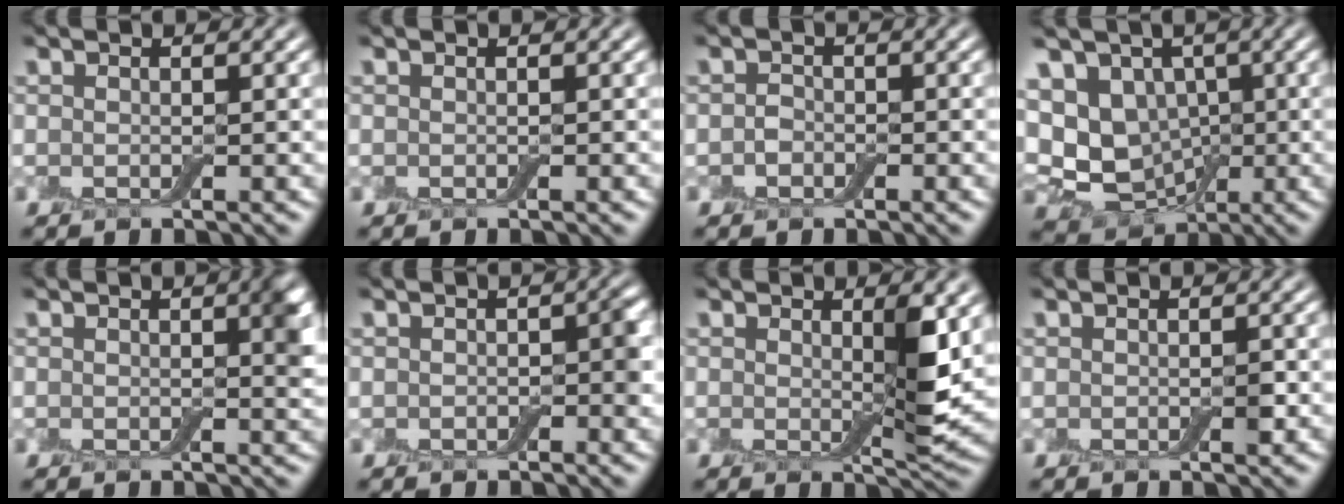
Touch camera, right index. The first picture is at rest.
{"total": 0.0}
{"total": 0.7, "force": [-0.4, 0.6, 0.1], "torque": [-0.003, 0.003, -0.012]}
{"total": 8.5, "force": [0.3, 7.0, 4.8], "torque": [-0.076, 0.004, -0.005]}
{"total": 2.2, "force": [0.2, 0.9, 2.0], "torque": [-0.021, 0.001, 0.002]}
{"total": 1.7, "force": [-0.2, 1.1, 1.2], "torque": [-0.017, -0.001, -0.007]}
{"total": 3.1, "force": [0.6, 0.8, 3.0], "torque": [-0.044, -0.007, 0.012]}
{"total": 1.0, "force": [-0.2, 0.5, 0.8], "torque": [-0.012, -0.003, -0.003]}